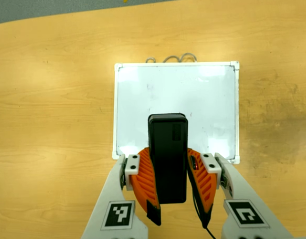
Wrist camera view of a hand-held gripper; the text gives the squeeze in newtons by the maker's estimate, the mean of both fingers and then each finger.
{"total": 9.0, "left": 7.6, "right": 10.5}